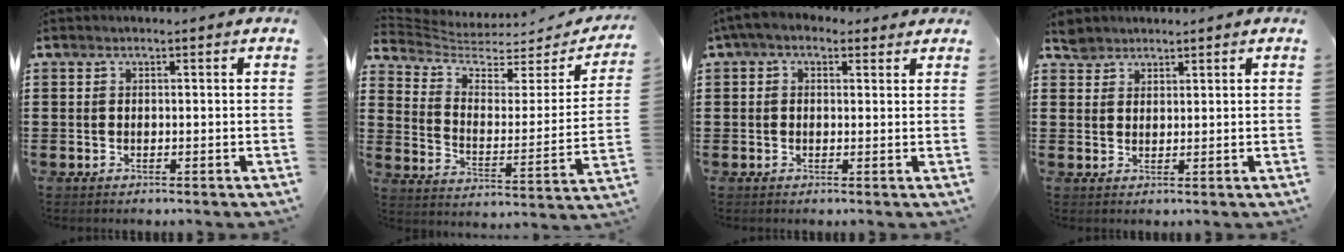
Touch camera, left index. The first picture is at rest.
{"total": 4.3, "force": [3.5, 1.6, 1.7], "torque": [-0.058, -0.031, 0.056]}
{"total": 2.9, "force": [1.4, 1.8, 1.8], "torque": [-0.039, 0.007, 0.025]}
{"total": 2.5, "force": [2.1, 1.4, 0.1], "torque": [-0.010, 0.005, 0.042]}